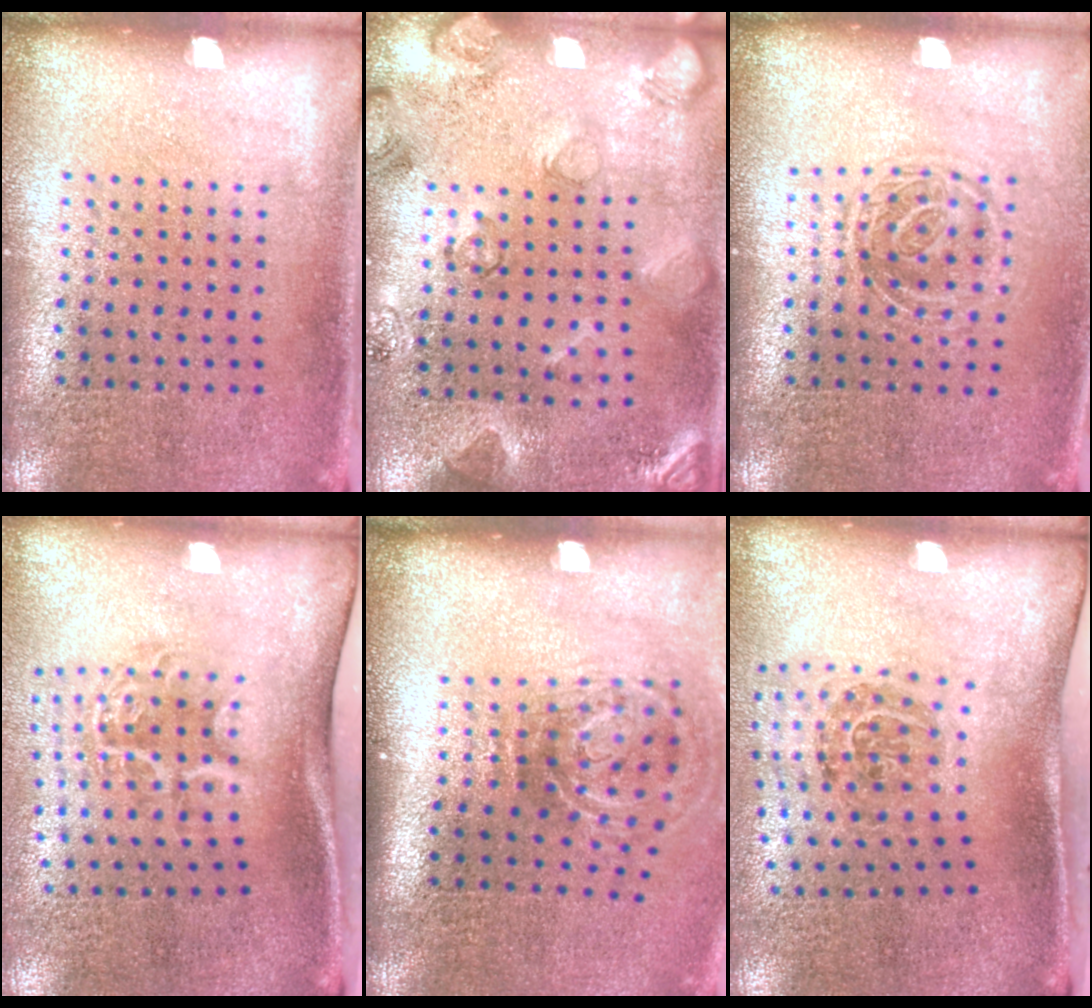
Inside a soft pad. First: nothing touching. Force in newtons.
{"total": 2.1, "press": 2.1, "slide": 0.5}
{"total": 1.3, "press": 1.1, "slide": 0.7}
{"total": 2.0, "press": 1.3, "slide": 1.5}
{"total": 2.0, "press": 1.2, "slide": 1.6}
{"total": 1.8, "press": 1.2, "slide": 1.3}